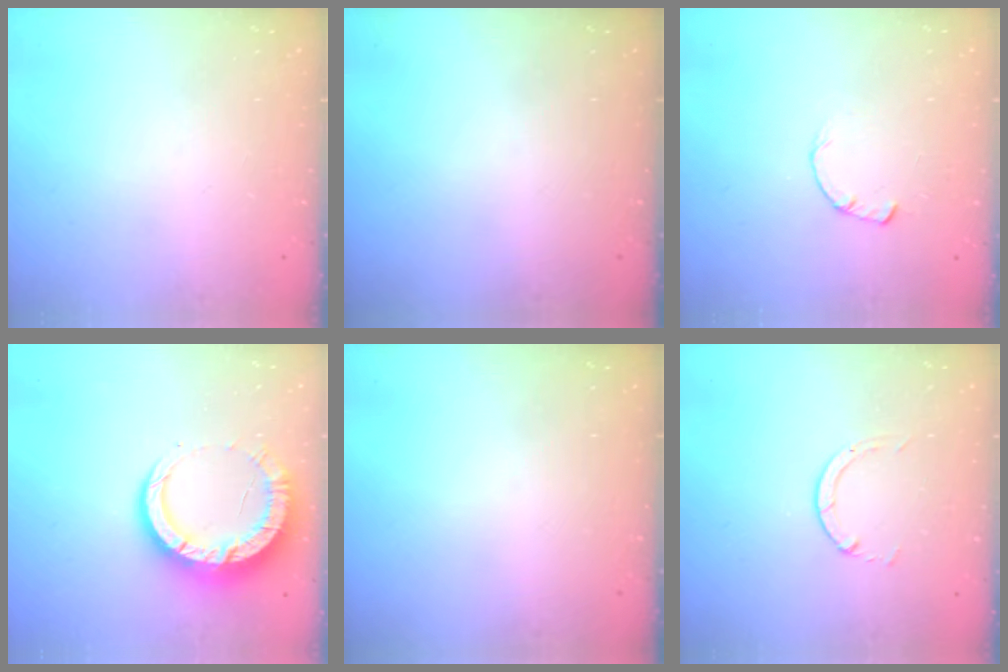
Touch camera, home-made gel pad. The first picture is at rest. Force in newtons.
{"total": 0.0}
{"total": 0.8, "press": 0.8, "slide": 0.2}
{"total": 14.0, "press": 13.9, "slide": 1.4}
{"total": 0.0}
{"total": 1.3, "press": 1.2, "slide": 0.3}